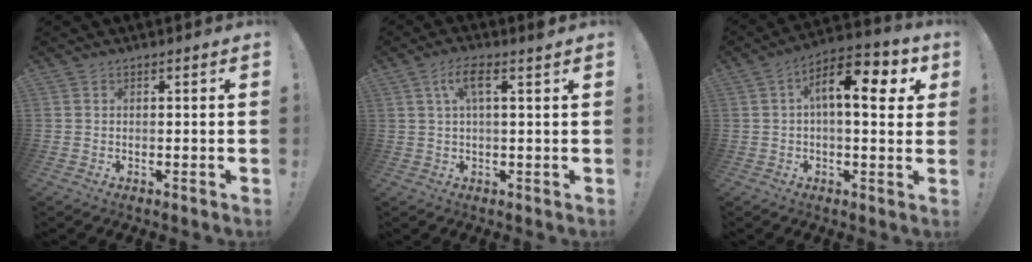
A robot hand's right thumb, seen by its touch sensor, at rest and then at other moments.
{"total": 6.1, "force": [2.2, 1.0, 5.6], "torque": [-0.097, -0.001, 0.033]}
{"total": 13.5, "force": [3.7, 5.2, 11.9], "torque": [-0.176, -0.010, 0.053]}